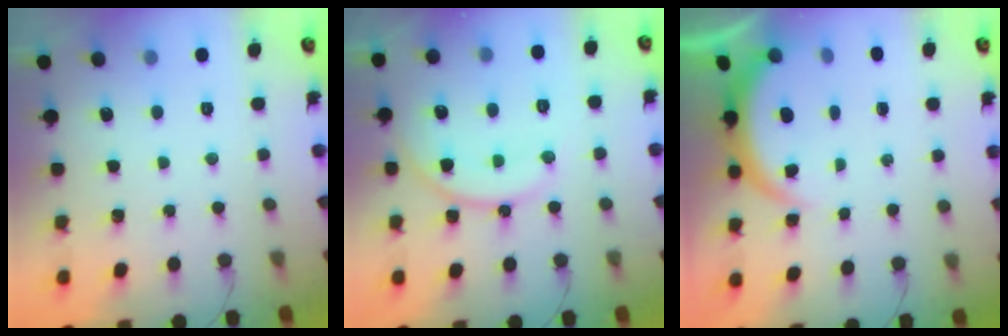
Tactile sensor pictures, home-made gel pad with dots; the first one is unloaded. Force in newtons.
{"total": 13.3, "press": 13.3, "slide": 1.3}
{"total": 3.8, "press": 3.8, "slide": 0.3}